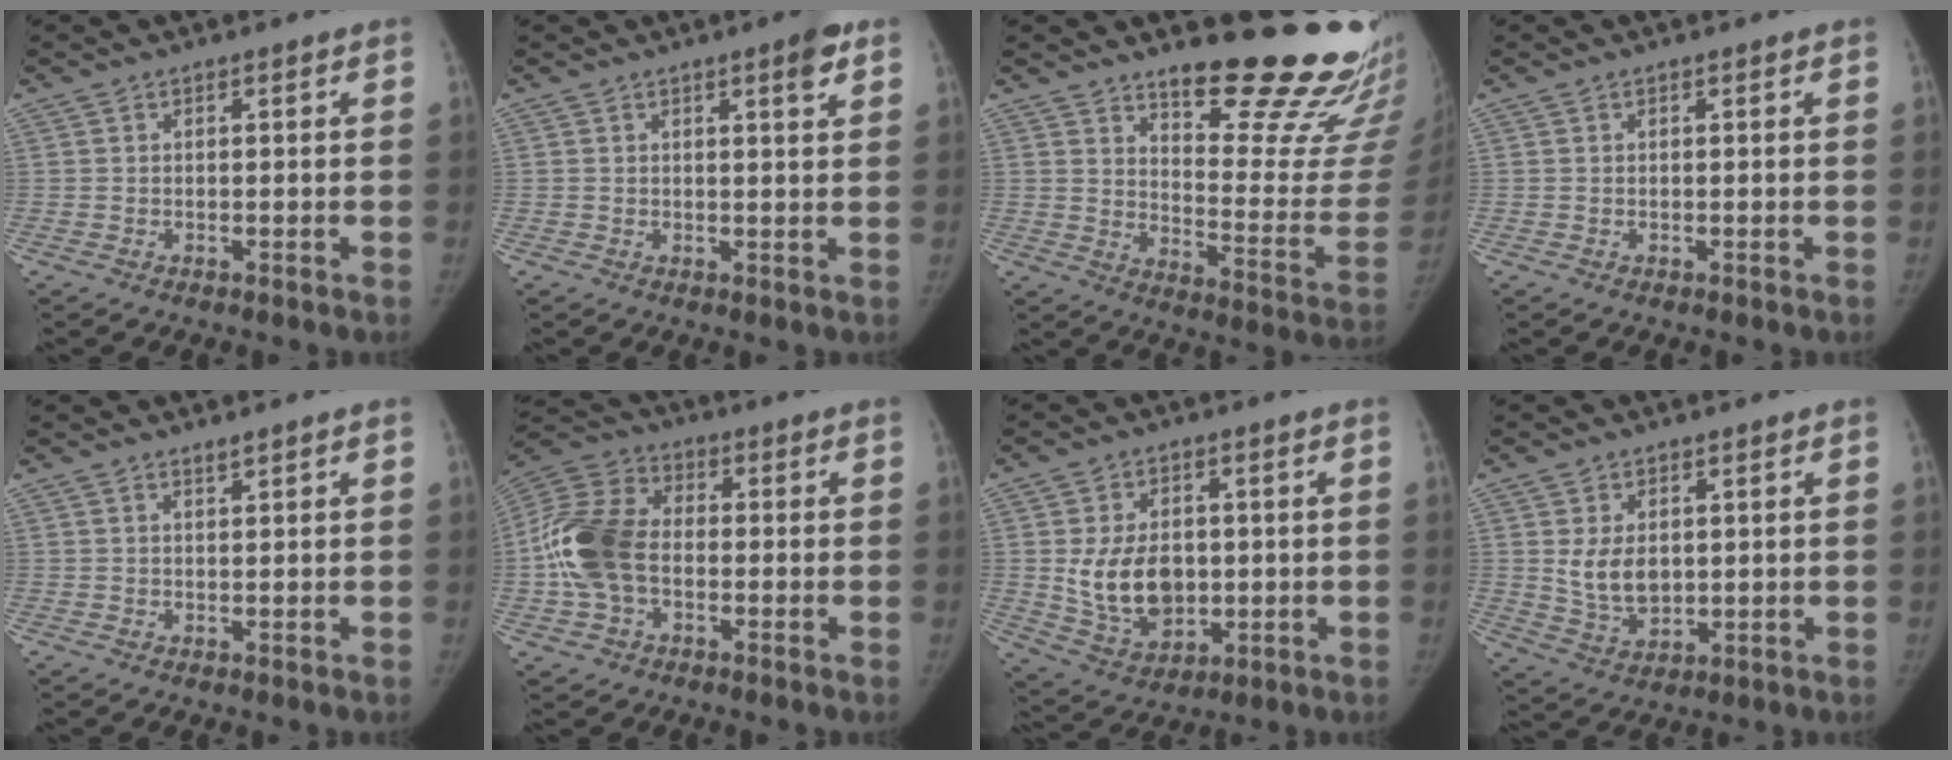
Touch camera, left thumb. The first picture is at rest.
{"total": 3.6, "force": [2.0, 0.7, 2.9], "torque": [-0.034, -0.009, 0.024]}
{"total": 22.6, "force": [18.2, 6.0, 11.9], "torque": [-0.113, -0.170, 0.239]}
{"total": 0.0}
{"total": 0.9, "force": [0.8, 0.1, 0.3], "torque": [-0.004, -0.008, 0.015]}
{"total": 14.9, "force": [-1.7, 10.0, 10.9], "torque": [-0.225, 0.032, -0.037]}
{"total": 12.3, "force": [0.2, 8.7, 8.6], "torque": [-0.121, -0.012, 0.020]}
{"total": 7.2, "force": [1.3, 4.9, 5.1], "torque": [-0.070, -0.018, 0.037]}